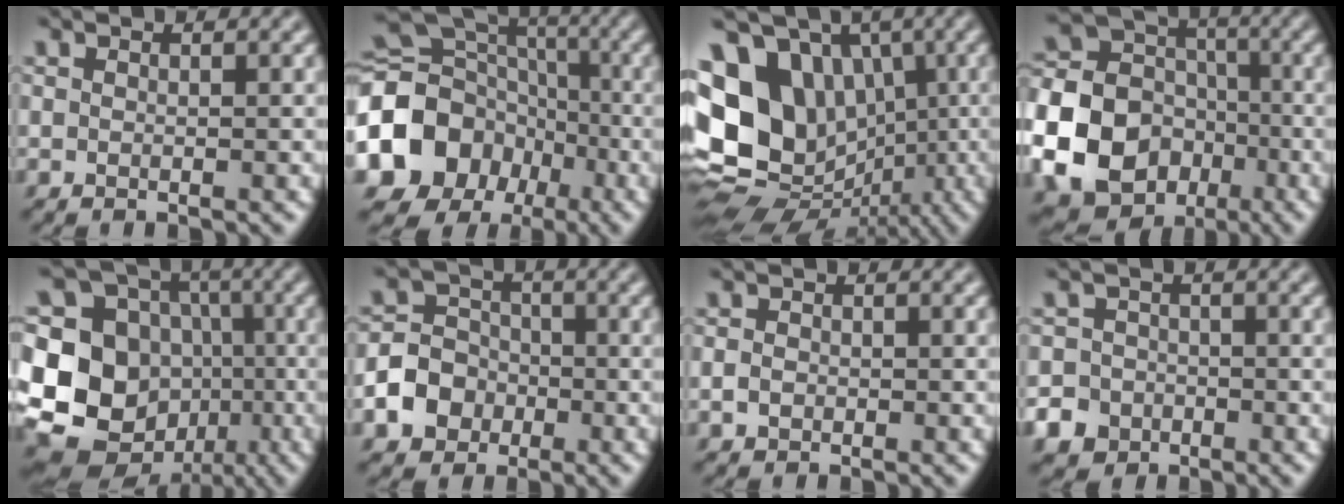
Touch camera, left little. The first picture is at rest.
{"total": 13.7, "force": [-4.3, 11.5, 6.2], "torque": [-0.153, -0.003, -0.097]}
{"total": 15.0, "force": [0.5, 12.0, 9.0], "torque": [-0.182, 0.021, 0.006]}
{"total": 21.4, "force": [-7.4, 19.0, 6.7], "torque": [-0.193, -0.037, -0.155]}
{"total": 14.4, "force": [-2.7, 12.6, 6.4], "torque": [-0.159, 0.007, -0.060]}
{"total": 5.2, "force": [-2.1, 4.4, 1.8], "torque": [-0.019, 0.001, -0.062]}
{"total": 1.1, "force": [-0.5, 0.9, 0.4], "torque": [-0.009, -0.001, -0.013]}
{"total": 8.4, "force": [-4.7, 6.9, 1.3], "torque": [-0.032, -0.030, -0.098]}